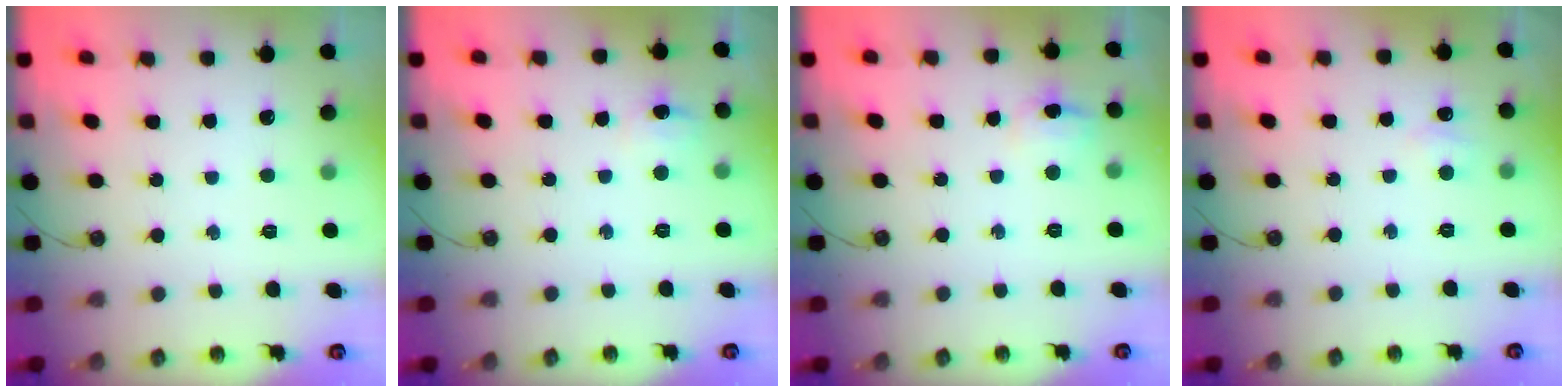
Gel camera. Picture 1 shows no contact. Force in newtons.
{"total": 4.2, "press": 4.2, "slide": 0.3}
{"total": 5.4, "press": 5.4, "slide": 0.9}
{"total": 5.5, "press": 5.4, "slide": 0.8}